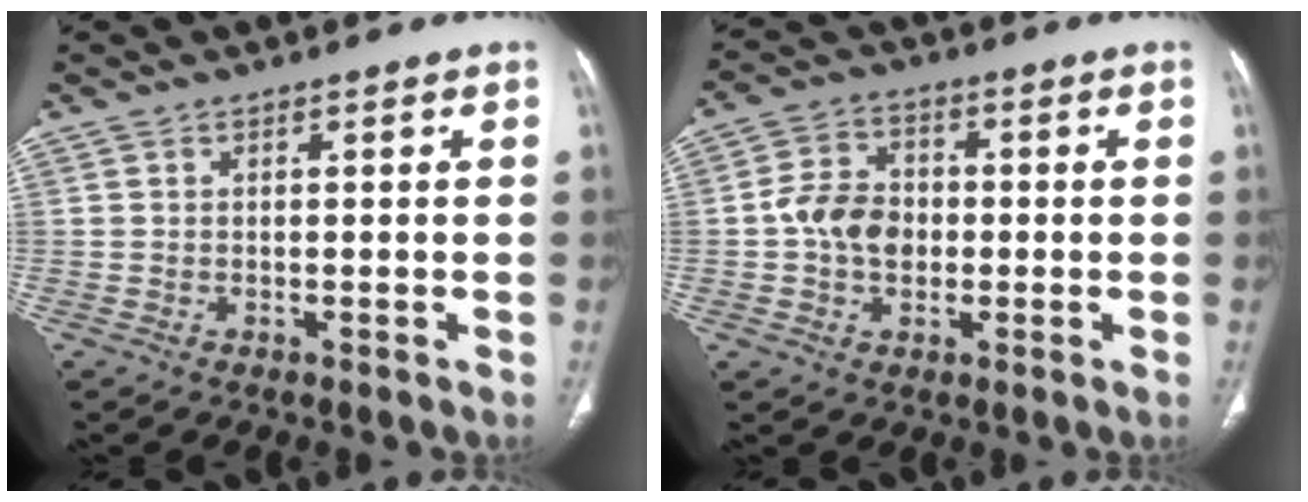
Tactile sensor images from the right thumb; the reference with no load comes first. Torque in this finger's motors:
{"motor_torque": [0.69, 0.95, 0.50, -0.04, 0.05]}